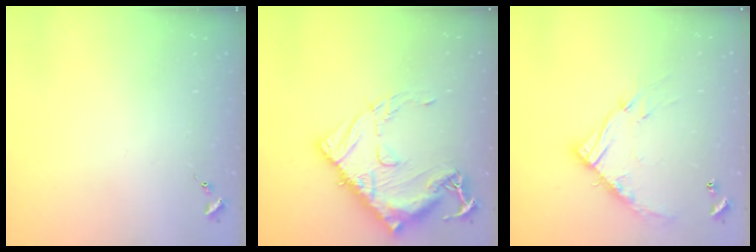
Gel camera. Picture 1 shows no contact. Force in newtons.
{"total": 19.9, "press": 19.8, "slide": 1.7}
{"total": 13.8, "press": 13.8, "slide": 1.0}